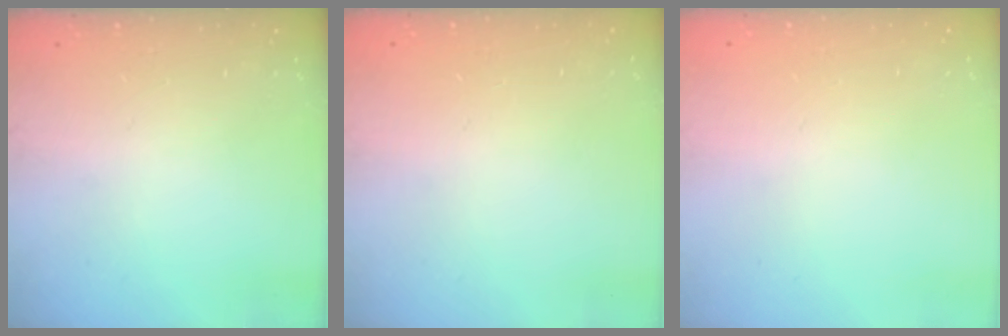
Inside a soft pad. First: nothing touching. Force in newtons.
{"total": 0.0}
{"total": 0.0}